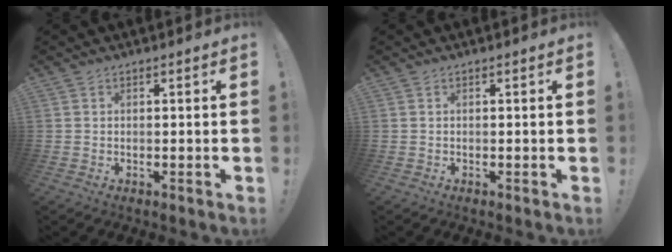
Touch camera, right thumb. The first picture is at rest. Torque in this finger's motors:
{"motor_torque": [0.00, 0.00, 0.00, 0.00, 0.00]}